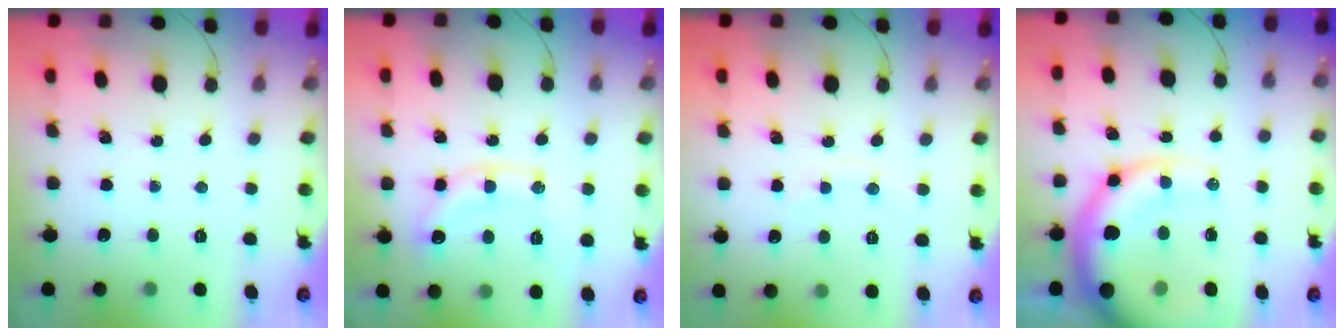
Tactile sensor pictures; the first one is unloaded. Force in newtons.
{"total": 11.5, "press": 11.5, "slide": 0.6}
{"total": 4.4, "press": 4.2, "slide": 1.4}
{"total": 21.8, "press": 21.2, "slide": 5.2}